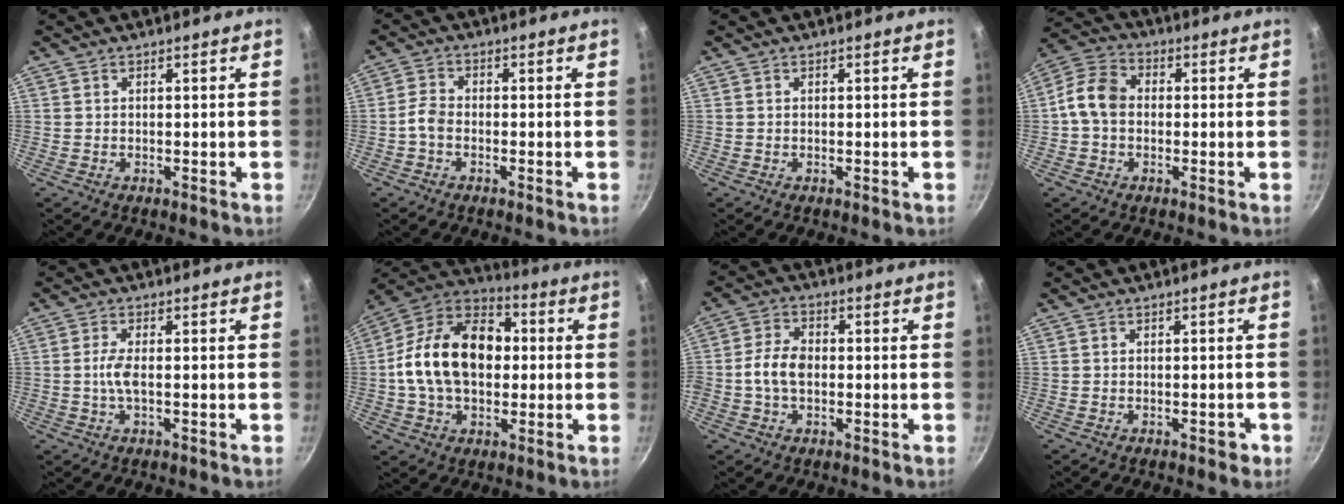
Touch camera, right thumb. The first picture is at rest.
{"total": 3.0, "force": [-1.4, 1.9, 1.9], "torque": [-0.045, 0.017, -0.036]}
{"total": 0.0}
{"total": 8.1, "force": [-0.4, 6.3, 5.2], "torque": [-0.079, 0.025, -0.027]}
{"total": 3.2, "force": [-0.4, 0.9, 3.1], "torque": [-0.072, 0.003, -0.011]}
{"total": 20.1, "force": [0.6, 13.8, 14.6], "torque": [-0.222, 0.035, -0.008]}
{"total": 6.6, "force": [-0.7, 4.3, 4.9], "torque": [-0.089, 0.023, -0.024]}
{"total": 2.0, "force": [-0.9, 1.0, 1.4], "torque": [-0.009, 0.011, -0.007]}